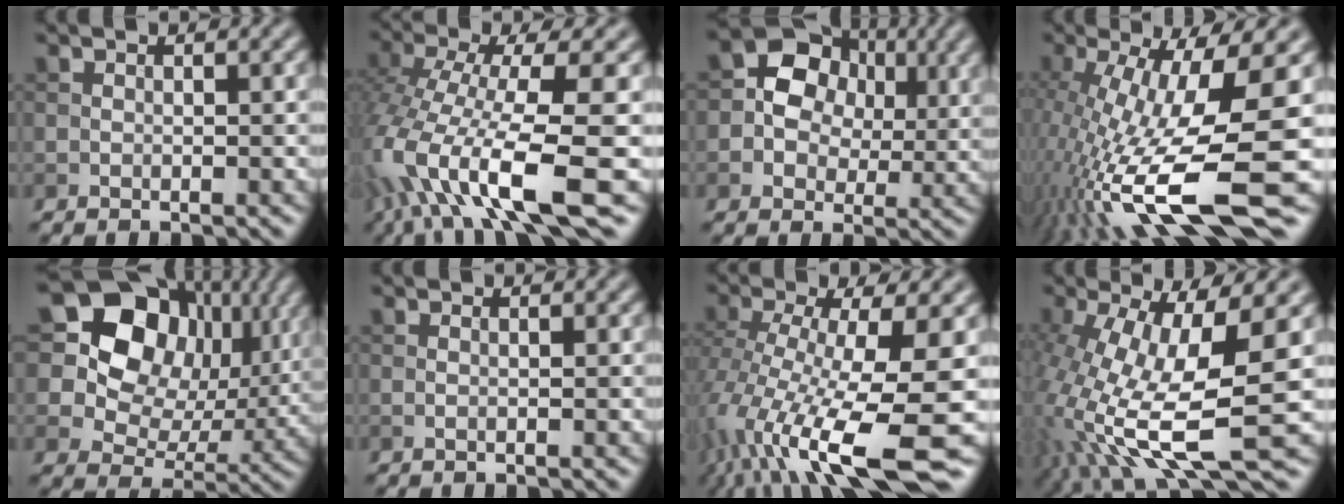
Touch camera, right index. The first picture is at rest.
{"total": 11.9, "force": [-5.1, 3.3, 10.2], "torque": [-0.208, -0.013, -0.089]}
{"total": 6.8, "force": [1.4, 5.5, 3.8], "torque": [-0.064, 0.008, 0.005]}
{"total": 14.9, "force": [-3.6, 4.2, 13.8], "torque": [-0.265, -0.019, -0.051]}
{"total": 16.2, "force": [6.8, 12.2, 8.1], "torque": [-0.174, 0.059, 0.122]}
{"total": 0.5, "force": [0.0, 0.1, 0.5], "torque": [-0.008, 0.000, -0.002]}
{"total": 14.0, "force": [-6.0, 3.9, 12.0], "torque": [-0.239, -0.023, -0.093]}
{"total": 14.0, "force": [-2.2, 4.8, 13.0], "torque": [-0.275, -0.027, -0.028]}